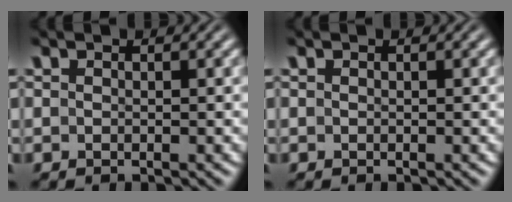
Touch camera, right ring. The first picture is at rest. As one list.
[{"total": 0.0}]